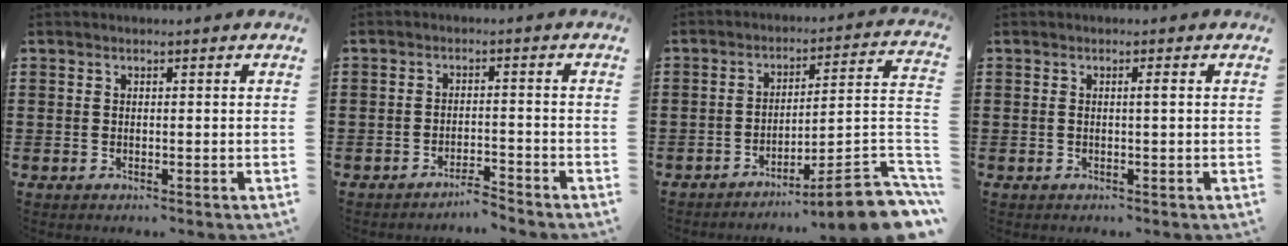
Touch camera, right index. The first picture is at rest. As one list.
[{"total": 2.8, "force": [-2.7, -0.1, 0.5], "torque": [-0.013, 0.000, -0.057]}, {"total": 8.6, "force": [-6.0, 0.4, 6.1], "torque": [-0.093, -0.002, -0.117]}, {"total": 1.1, "force": [0.0, -0.1, 1.1], "torque": [-0.020, -0.001, -0.001]}]